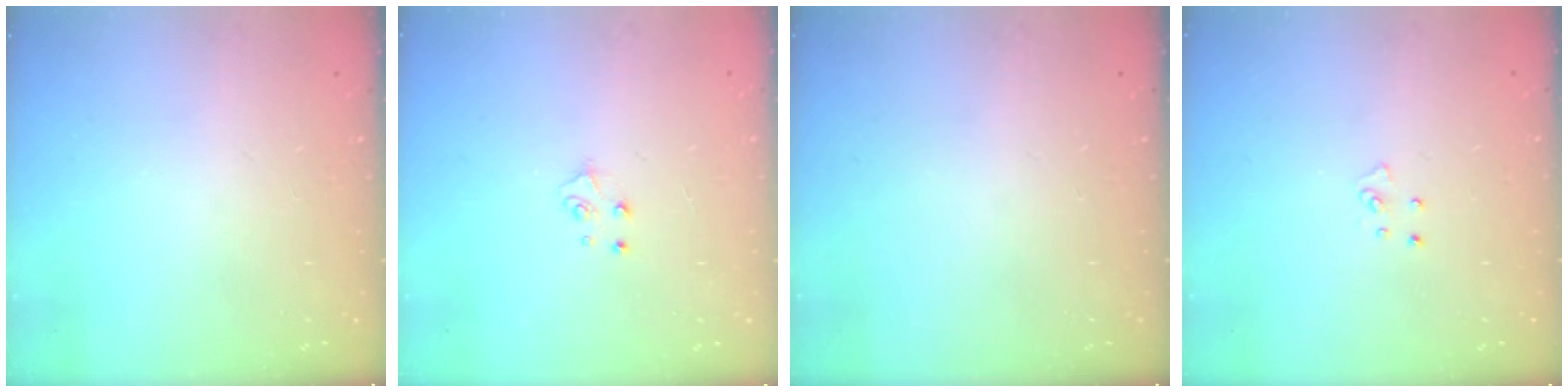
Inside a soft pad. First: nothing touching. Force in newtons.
{"total": 4.5, "press": 4.4, "slide": 1.0}
{"total": 0.0}
{"total": 3.7, "press": 3.7, "slide": 0.3}